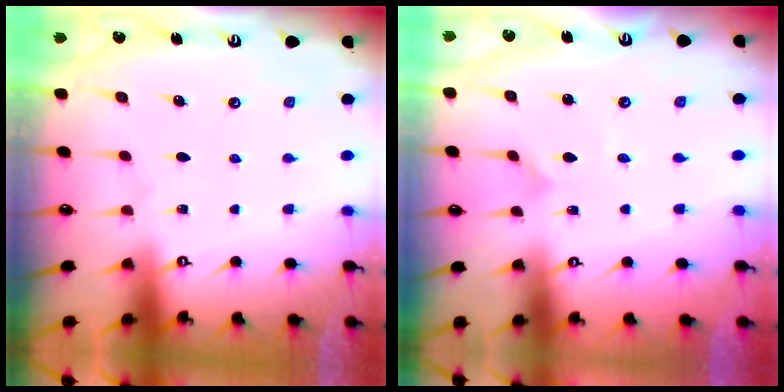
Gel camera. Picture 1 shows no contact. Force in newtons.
{"total": 0.0}